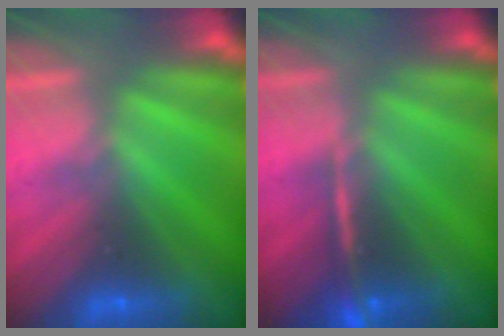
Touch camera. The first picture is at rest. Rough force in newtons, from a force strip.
{"total": 2.4}